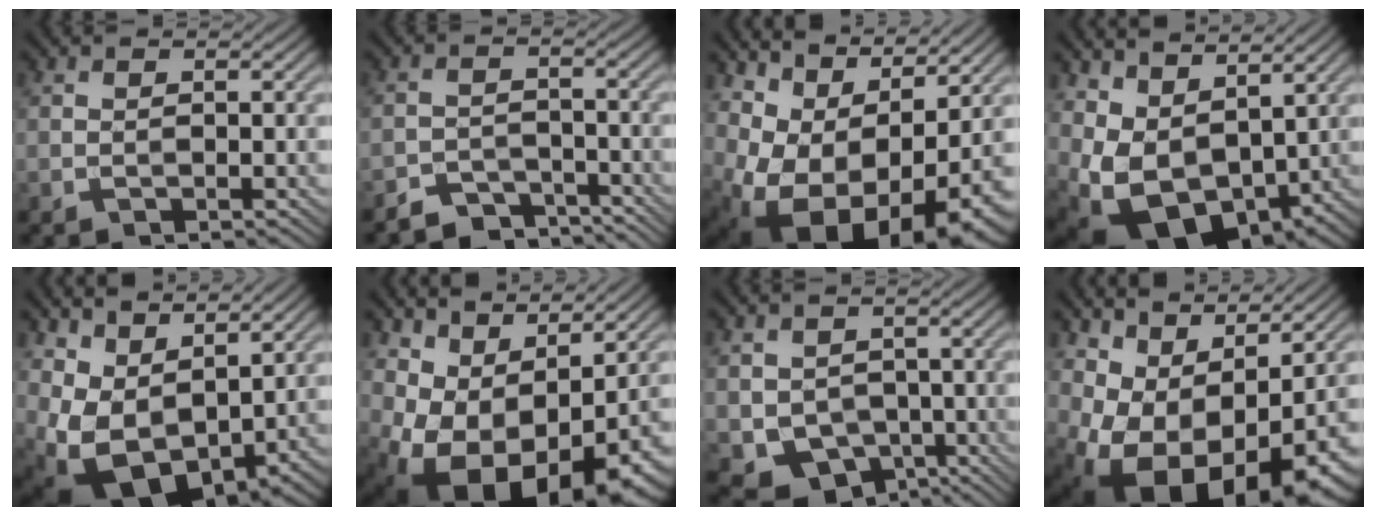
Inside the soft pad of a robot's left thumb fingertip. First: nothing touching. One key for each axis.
{"total": 4.9, "fx": -4.4, "fy": 1.8, "fz": 1.2, "tx": -0.017, "ty": -0.005, "tz": -0.078}
{"total": 14.4, "fx": 1.4, "fy": 9.2, "fz": 11.0, "tx": -0.180, "ty": -0.017, "tz": 0.069}
{"total": 11.7, "fx": 2.2, "fy": 8.0, "fz": 8.3, "tx": -0.196, "ty": -0.025, "tz": 0.060}
{"total": 12.9, "fx": 2.8, "fy": 8.6, "fz": 9.2, "tx": -0.213, "ty": -0.027, "tz": 0.077}
{"total": 13.3, "fx": -0.2, "fy": 8.4, "fz": 10.4, "tx": -0.178, "ty": -0.023, "tz": 0.036}
{"total": 6.7, "fx": -1.9, "fy": 5.6, "fz": 3.2, "tx": -0.072, "ty": -0.034, "tz": -0.027}
{"total": 14.7, "fx": -0.3, "fy": 9.0, "fz": 11.6, "tx": -0.183, "ty": -0.027, "tz": 0.044}